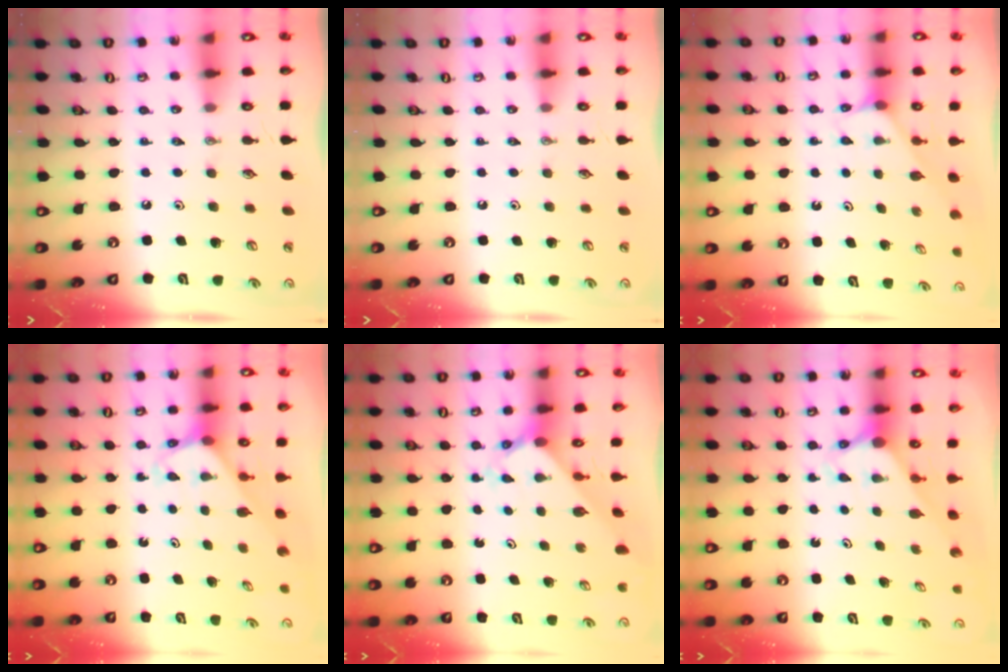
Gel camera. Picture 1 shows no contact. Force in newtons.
{"total": 0.0}
{"total": 2.1, "press": 2.1, "slide": 0.4}
{"total": 2.8, "press": 2.8, "slide": 0.1}
{"total": 2.0, "press": 2.0, "slide": 0.2}
{"total": 3.0, "press": 3.0, "slide": 0.0}